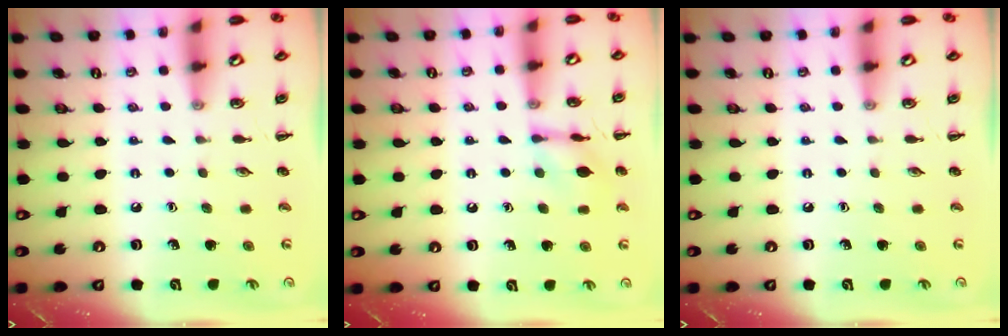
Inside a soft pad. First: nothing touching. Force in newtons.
{"total": 8.7, "press": 8.7, "slide": 0.5}
{"total": 0.0}